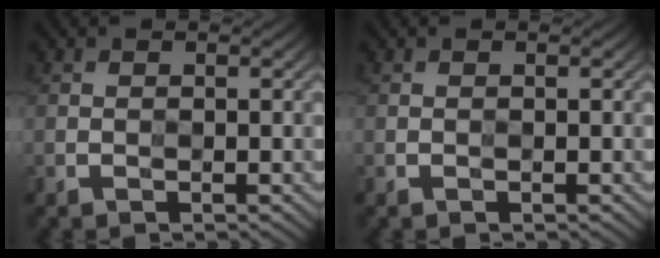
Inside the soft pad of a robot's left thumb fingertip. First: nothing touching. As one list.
[{"total": 0.0}]